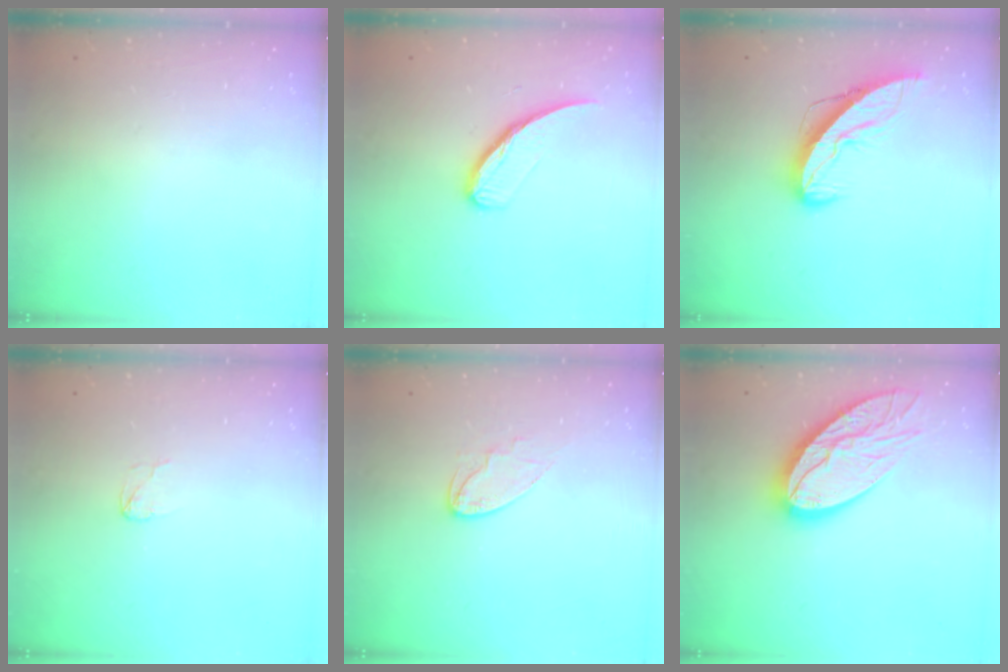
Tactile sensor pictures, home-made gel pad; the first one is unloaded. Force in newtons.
{"total": 10.3, "press": 10.3, "slide": 0.5}
{"total": 9.4, "press": 9.4, "slide": 0.8}
{"total": 2.7, "press": 2.7, "slide": 0.2}
{"total": 7.2, "press": 7.2, "slide": 0.4}
{"total": 18.9, "press": 18.8, "slide": 1.4}